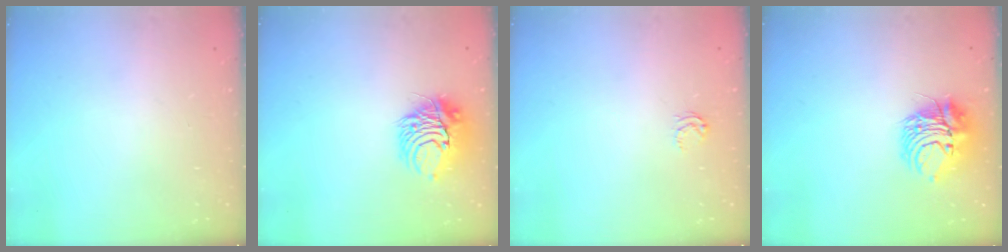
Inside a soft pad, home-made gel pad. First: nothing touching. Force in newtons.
{"total": 10.0, "press": 10.0, "slide": 0.2}
{"total": 3.2, "press": 3.1, "slide": 0.7}
{"total": 9.8, "press": 9.8, "slide": 0.6}